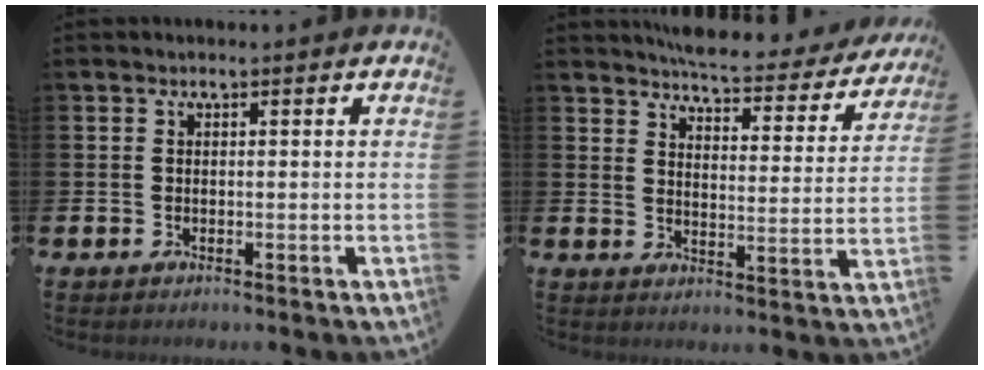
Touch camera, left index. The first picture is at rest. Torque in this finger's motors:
{"motor_torque": [0.83, -1.07, 0.25, 0.04]}